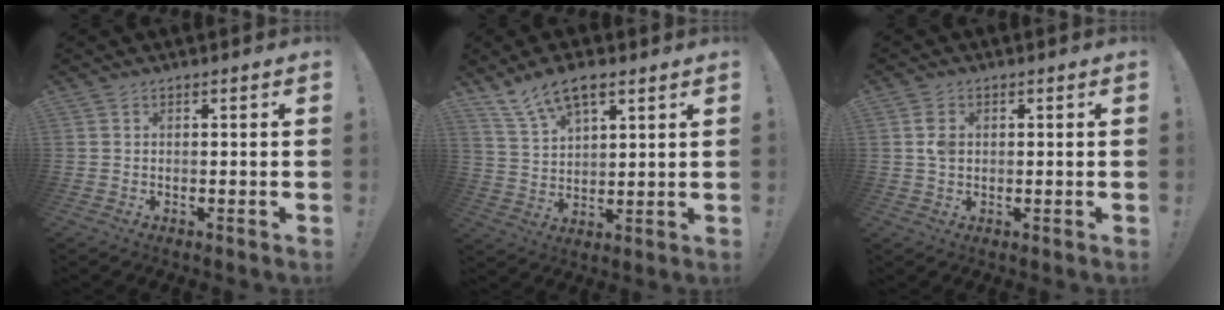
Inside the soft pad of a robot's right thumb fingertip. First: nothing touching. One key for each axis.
{"total": 10.0, "fx": 6.6, "fy": 4.4, "fz": 6.1, "tx": -0.109, "ty": -0.025, "tz": 0.124}
{"total": 3.1, "fx": 0.3, "fy": 2.2, "fz": 2.1, "tx": -0.027, "ty": 0.001, "tz": 0.003}